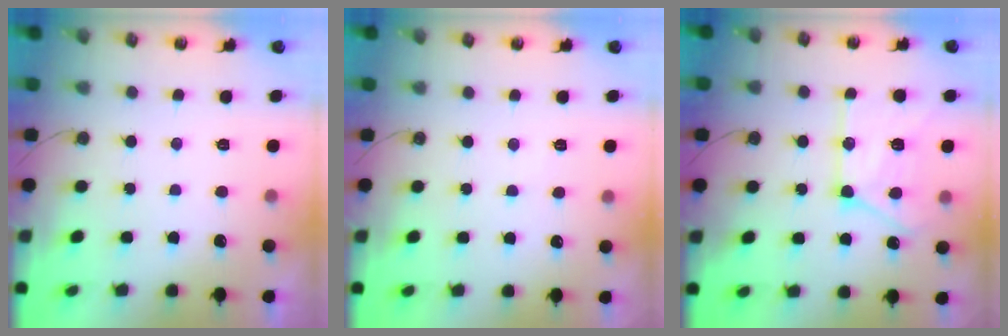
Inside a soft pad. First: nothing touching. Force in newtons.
{"total": 2.8, "press": 2.8, "slide": 0.5}
{"total": 16.4, "press": 16.3, "slide": 1.4}